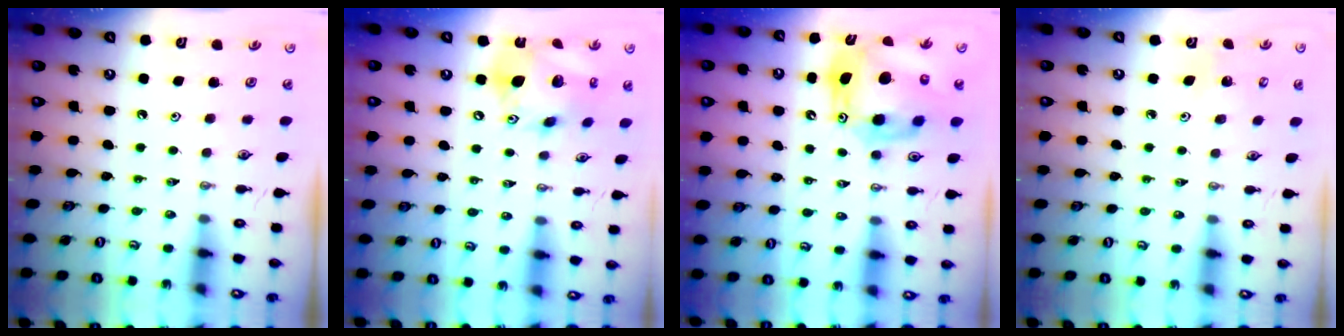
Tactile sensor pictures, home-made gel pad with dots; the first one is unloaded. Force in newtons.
{"total": 17.6, "press": 17.3, "slide": 3.2}
{"total": 15.6, "press": 15.5, "slide": 1.4}
{"total": 4.2, "press": 4.2, "slide": 0.4}